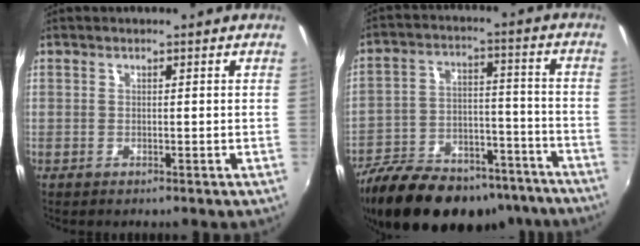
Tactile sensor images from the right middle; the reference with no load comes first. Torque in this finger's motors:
{"motor_torque": [1.49, -0.65, 0.34, 0.16]}